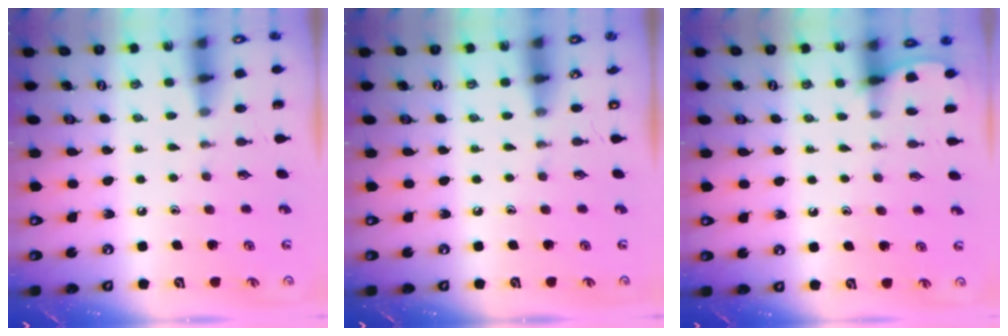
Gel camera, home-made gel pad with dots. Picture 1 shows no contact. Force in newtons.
{"total": 0.0}
{"total": 2.1, "press": 2.1, "slide": 0.3}